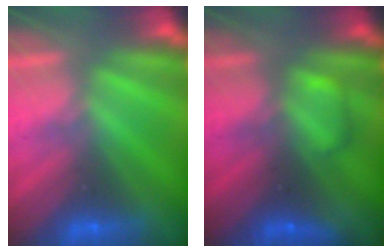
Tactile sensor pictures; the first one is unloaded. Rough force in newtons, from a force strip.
{"total": 2.3}